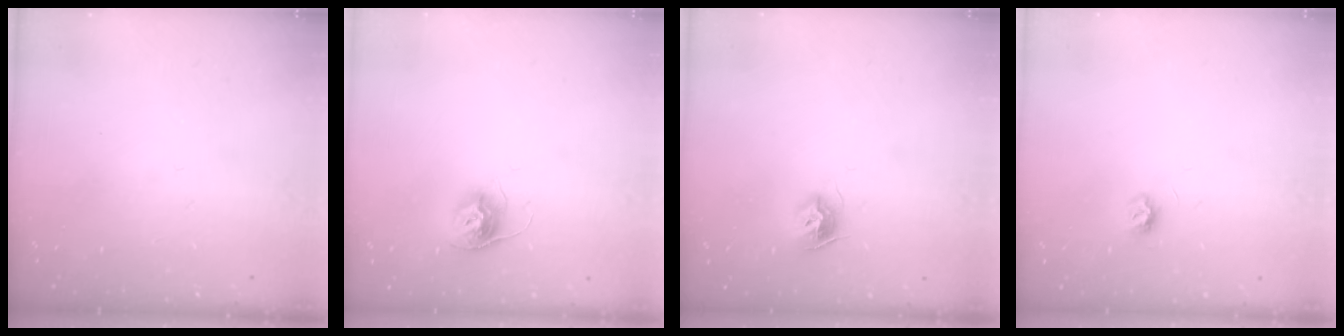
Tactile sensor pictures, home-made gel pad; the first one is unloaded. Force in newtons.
{"total": 10.0, "press": 10.0, "slide": 0.6}
{"total": 8.0, "press": 7.9, "slide": 0.5}
{"total": 4.6, "press": 4.6, "slide": 0.5}